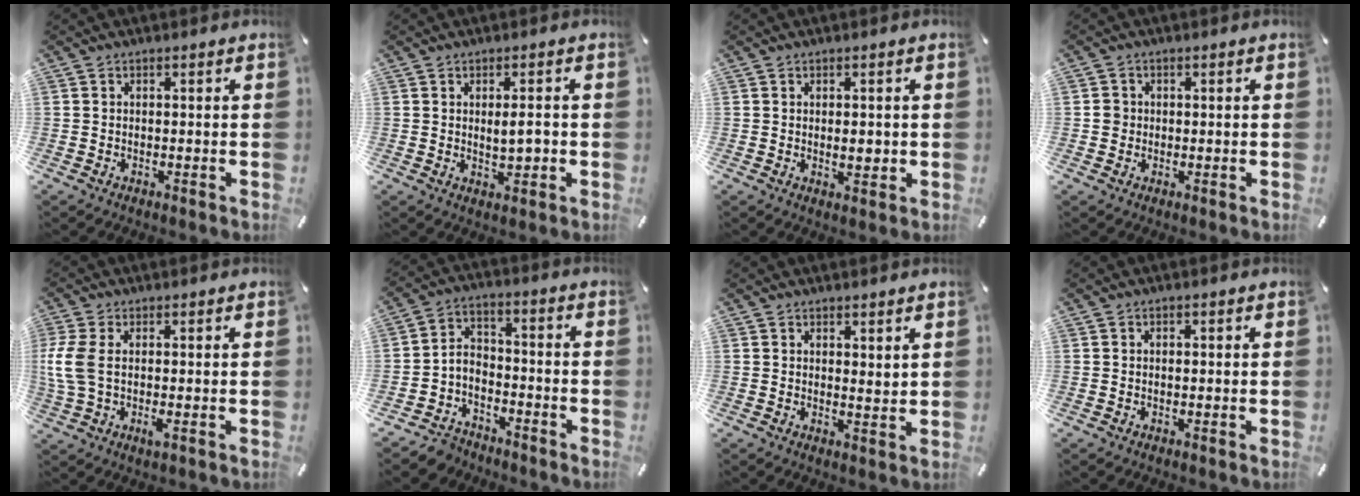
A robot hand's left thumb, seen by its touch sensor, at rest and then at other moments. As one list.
[{"total": 4.0, "force": [0.3, 1.7, 3.6], "torque": [-0.061, 0.000, 0.002]}, {"total": 2.9, "force": [0.2, 1.8, 2.3], "torque": [-0.029, -0.002, -0.001]}, {"total": 2.0, "force": [-0.1, 2.0, 0.6], "torque": [-0.011, 0.005, -0.006]}, {"total": 7.1, "force": [0.1, 3.0, 6.5], "torque": [-0.146, -0.013, 0.001]}, {"total": 6.3, "force": [-4.8, 3.9, 0.9], "torque": [-0.016, 0.025, -0.097]}, {"total": 2.2, "force": [2.0, 0.9, 0.2], "torque": [0.003, -0.011, 0.037]}, {"total": 0.7, "force": [0.0, 0.4, 0.5], "torque": [-0.012, 0.000, -0.001]}]